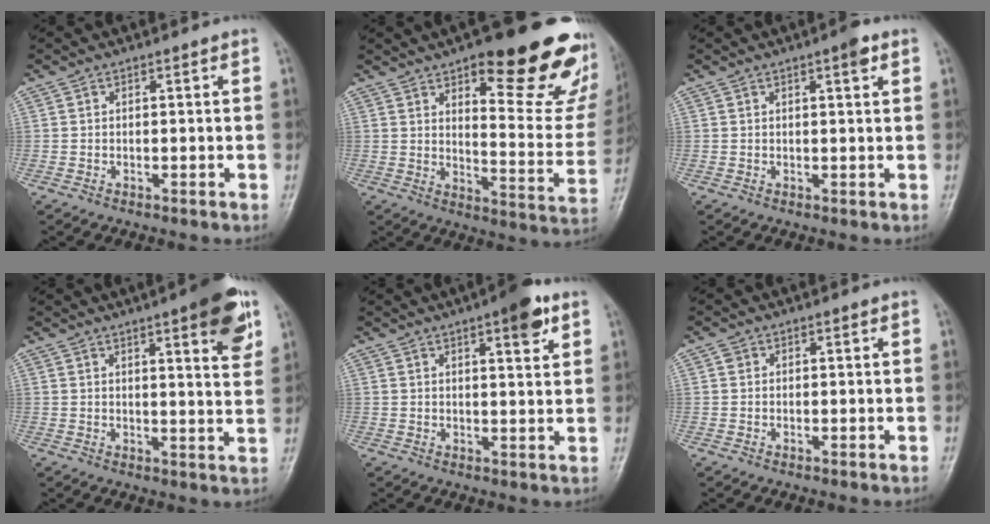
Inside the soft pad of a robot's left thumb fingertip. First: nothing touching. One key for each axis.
{"total": 25.1, "fx": 14.6, "fy": 7.9, "fz": 18.8, "tx": -0.196, "ty": -0.075, "tz": 0.195}
{"total": 2.6, "fx": 1.4, "fy": 0.5, "fz": 2.1, "tx": -0.028, "ty": -0.003, "tz": 0.017}
{"total": 10.5, "fx": 5.6, "fy": 2.1, "fz": 8.6, "tx": -0.095, "ty": -0.024, "tz": 0.068}
{"total": 6.9, "fx": 3.9, "fy": 1.9, "fz": 5.4, "tx": -0.064, "ty": -0.015, "tz": 0.048}
{"total": 0.7, "fx": 0.2, "fy": 0.7, "fz": 0.2, "tx": 0.002, "ty": 0.001, "tz": 0.003}